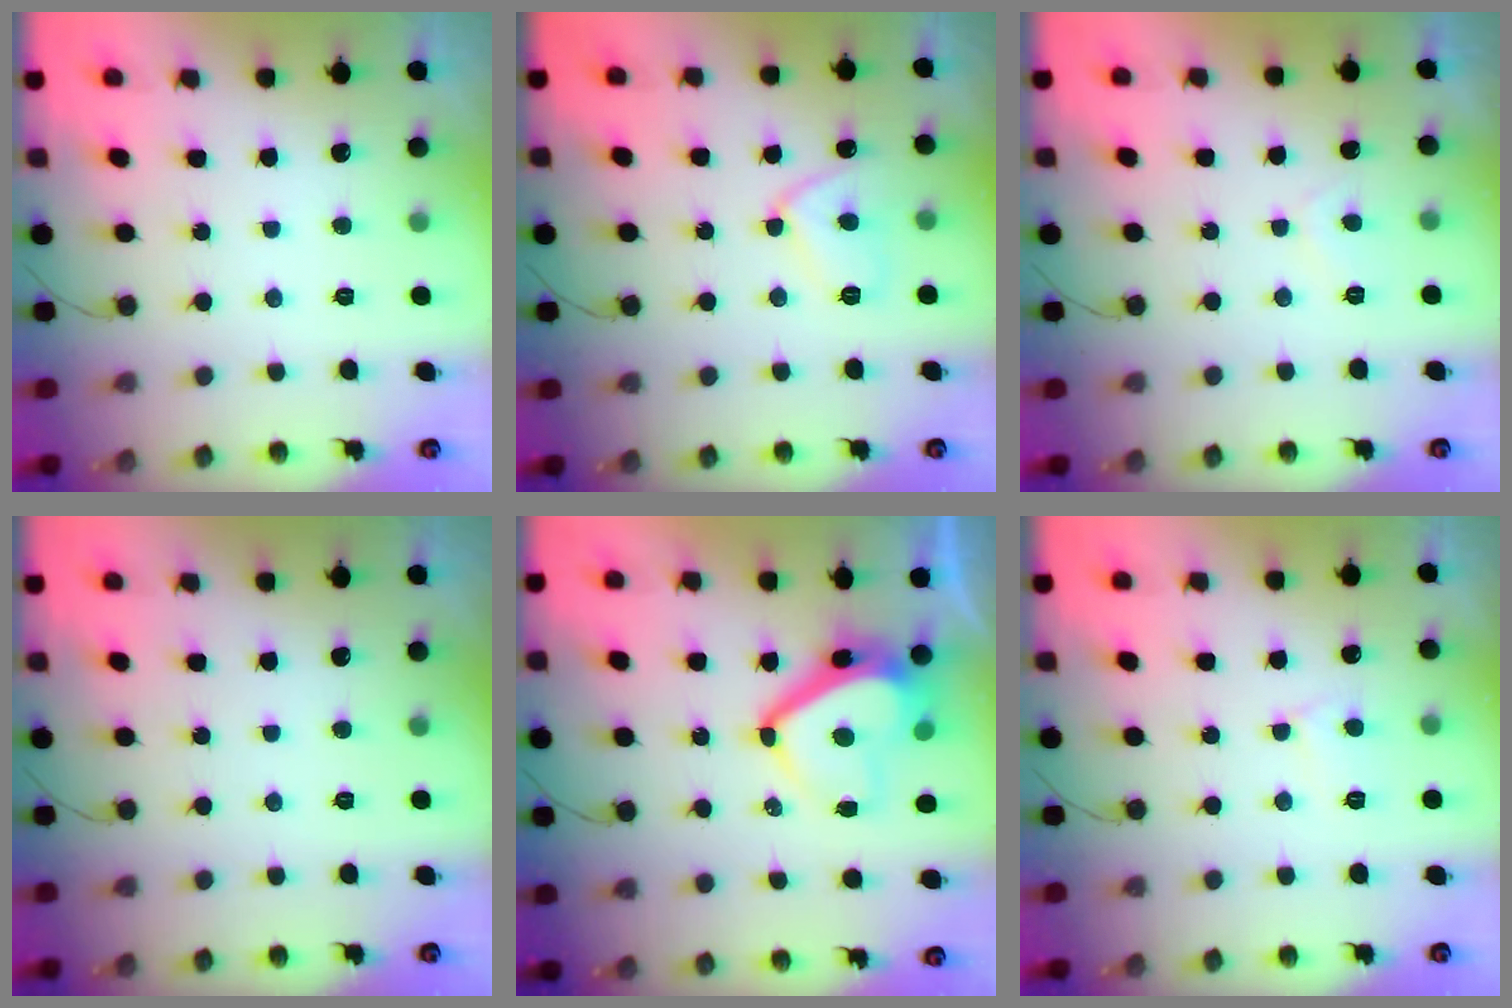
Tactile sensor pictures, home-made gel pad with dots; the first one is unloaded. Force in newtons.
{"total": 8.3, "press": 8.2, "slide": 0.8}
{"total": 2.0, "press": 1.9, "slide": 0.6}
{"total": 0.0}
{"total": 10.9, "press": 10.8, "slide": 1.3}
{"total": 4.1, "press": 4.1, "slide": 0.5}